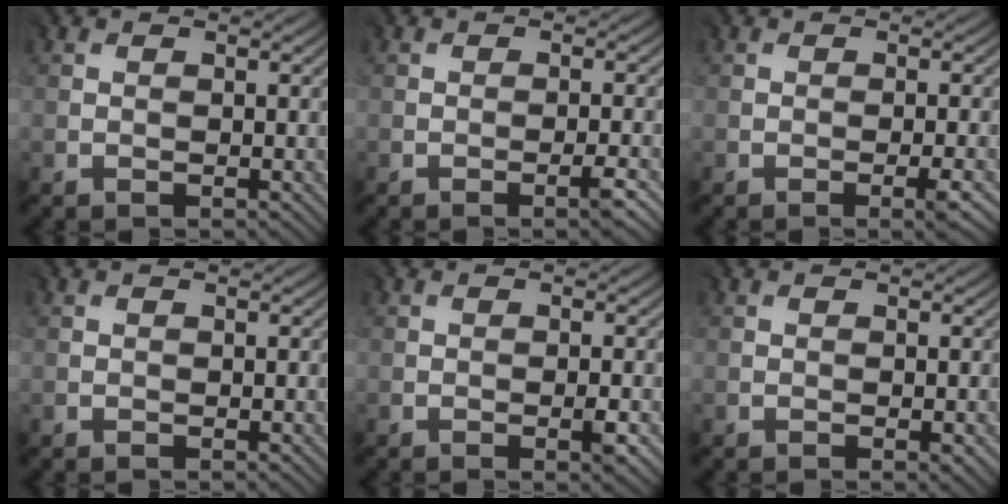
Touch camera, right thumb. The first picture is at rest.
{"total": 2.3, "force": [-1.4, -0.1, 1.8], "torque": [-0.028, -0.001, -0.023]}
{"total": 2.2, "force": [-1.1, 0.0, 1.8], "torque": [-0.030, -0.004, -0.017]}
{"total": 0.0}
{"total": 1.8, "force": [-0.8, 0.1, 1.6], "torque": [-0.027, -0.005, -0.010]}
{"total": 1.3, "force": [-0.4, 0.4, 1.2], "torque": [-0.020, -0.004, -0.003]}